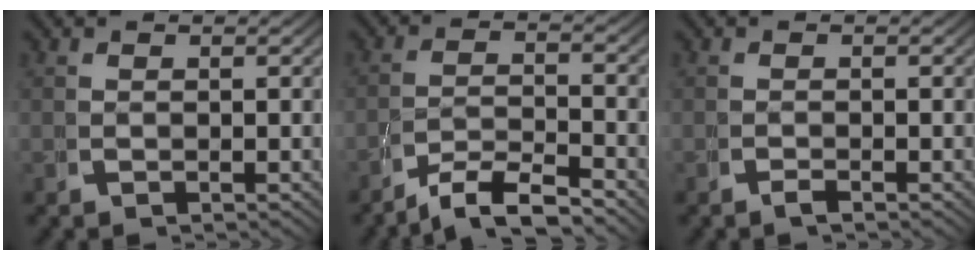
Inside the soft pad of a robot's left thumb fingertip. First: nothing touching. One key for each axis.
{"total": 4.6, "fx": -2.9, "fy": 2.3, "fz": 2.7, "tx": -0.038, "ty": -0.007, "tz": -0.051}
{"total": 0.8, "fx": -0.7, "fy": 0.0, "fz": 0.3, "tx": -0.002, "ty": 0.002, "tz": -0.018}